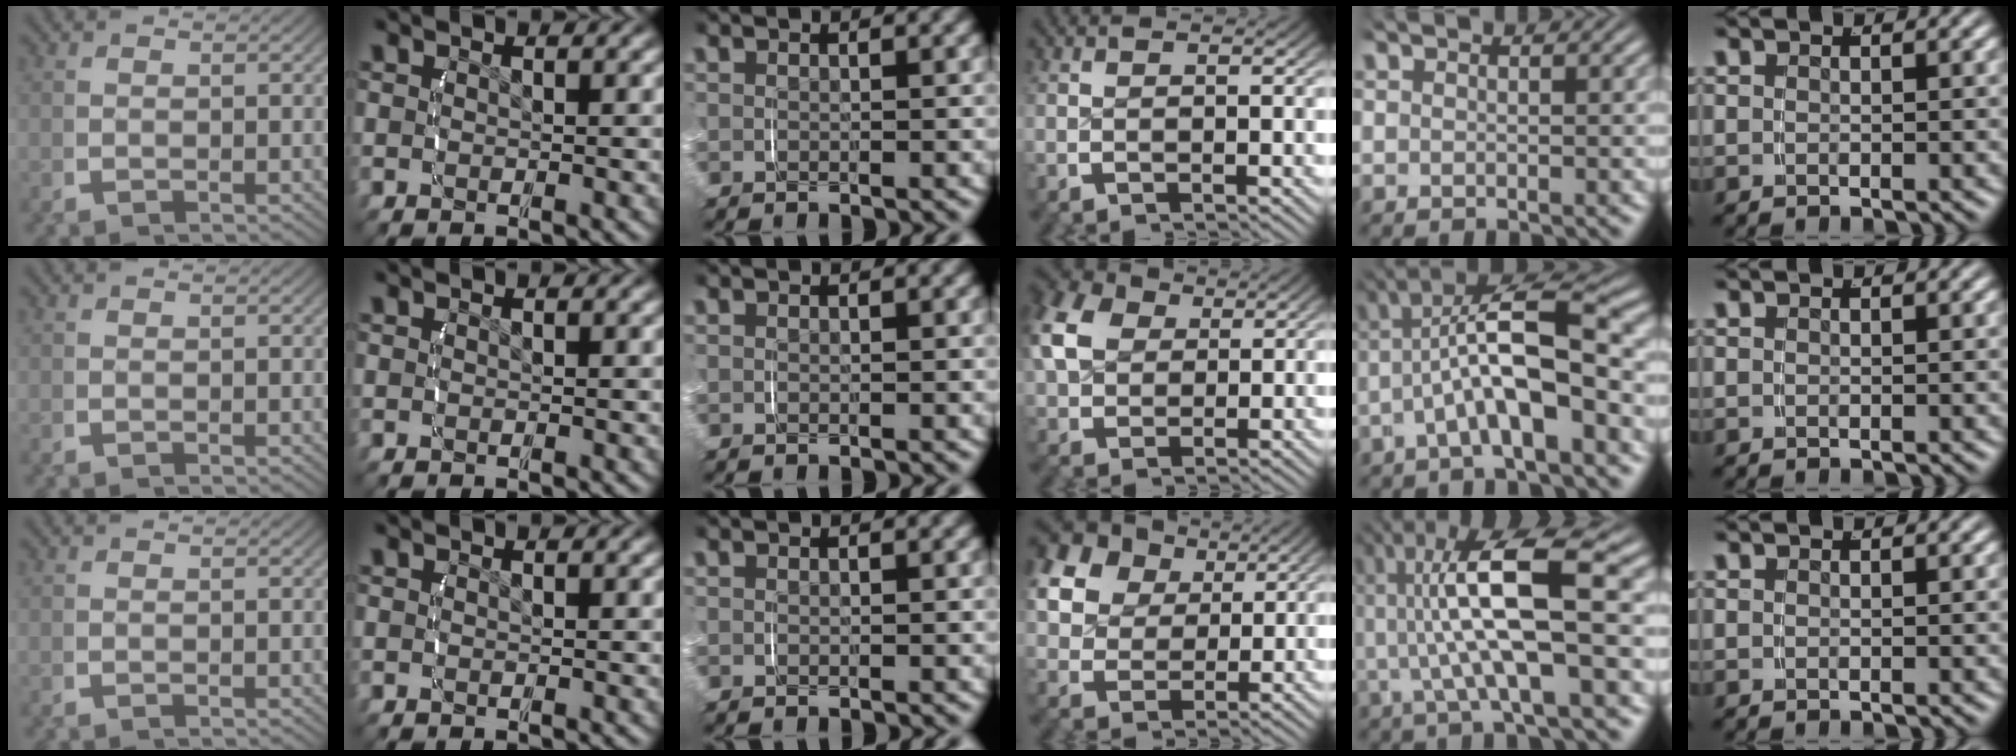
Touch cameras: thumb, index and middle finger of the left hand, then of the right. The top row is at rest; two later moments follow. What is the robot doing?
{"motion": "grasp_and_lifting", "object": "velcro strap"}